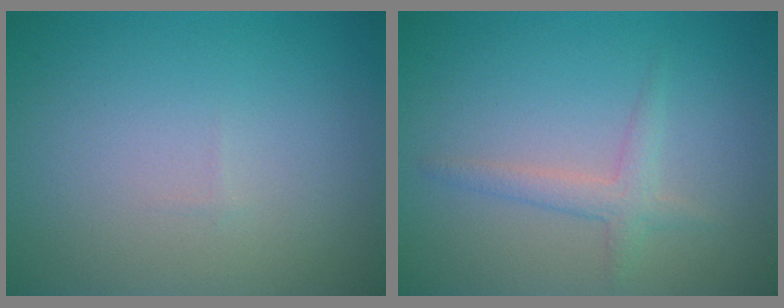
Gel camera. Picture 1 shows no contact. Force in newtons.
{"total": 1.2, "press": 1.2, "slide": 0.1}